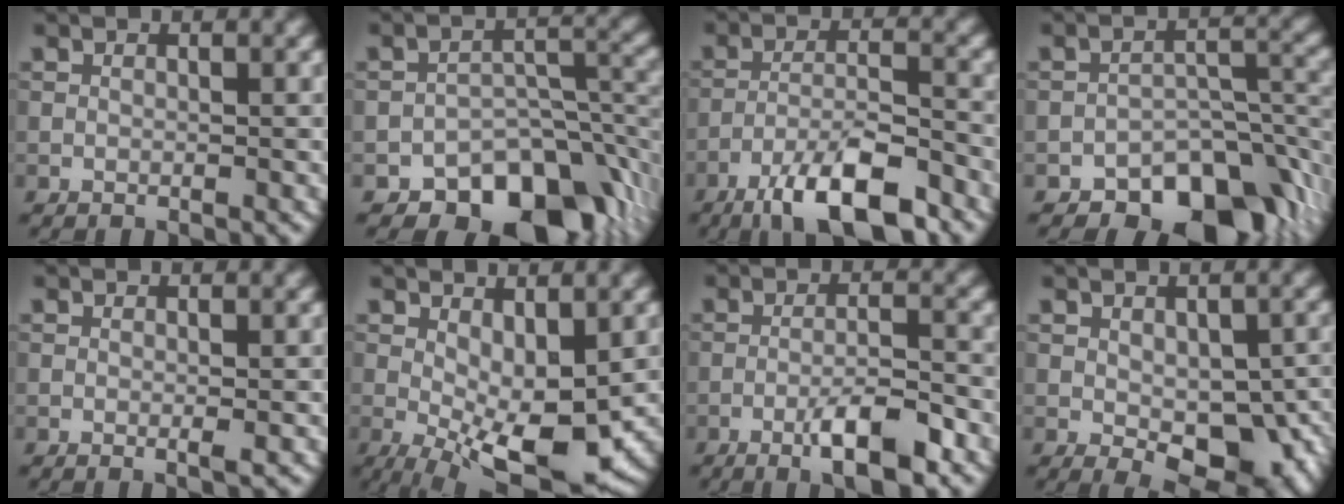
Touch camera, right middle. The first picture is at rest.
{"total": 10.4, "force": [-7.3, 5.6, 4.8], "torque": [-0.045, -0.007, -0.111]}
{"total": 8.3, "force": [-5.7, 2.0, 5.7], "torque": [-0.096, 0.003, -0.102]}
{"total": 8.8, "force": [-6.0, 4.7, 4.4], "torque": [-0.034, -0.006, -0.099]}
{"total": 1.0, "force": [-0.1, 0.1, 1.0], "torque": [-0.015, -0.003, -0.002]}
{"total": 8.3, "force": [-1.4, 3.2, 7.6], "torque": [-0.137, -0.011, -0.018]}
{"total": 5.2, "force": [-2.8, 0.9, 4.3], "torque": [-0.074, 0.005, -0.049]}
{"total": 8.6, "force": [-2.6, 4.7, 6.8], "torque": [-0.103, -0.026, -0.023]}